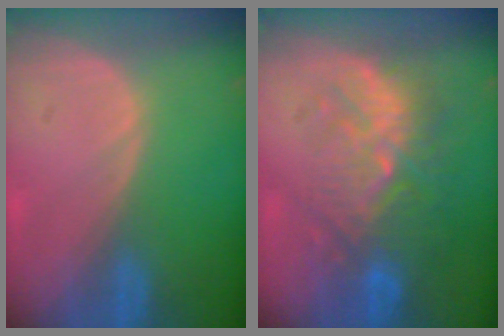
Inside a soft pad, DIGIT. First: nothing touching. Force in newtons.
{"total": 10.1, "press": 9.4, "slide": 3.7}